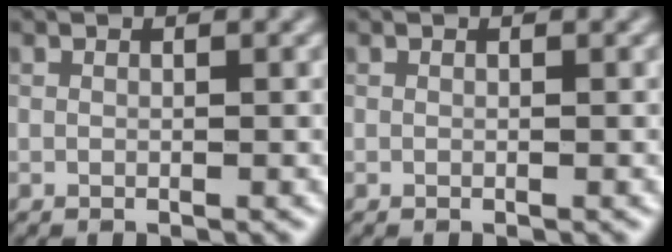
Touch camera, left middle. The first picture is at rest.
{"total": 0.0}